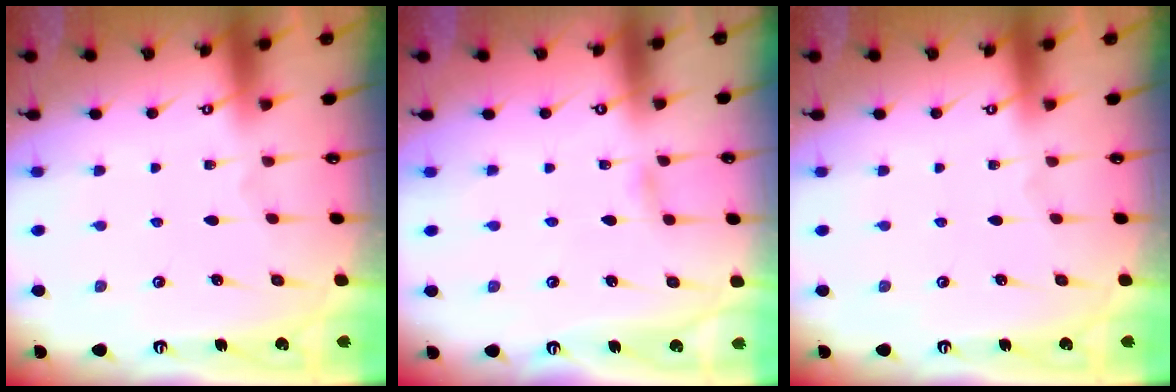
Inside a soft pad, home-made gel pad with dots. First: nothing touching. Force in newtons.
{"total": 2.9, "press": 2.9, "slide": 0.3}
{"total": 0.0}